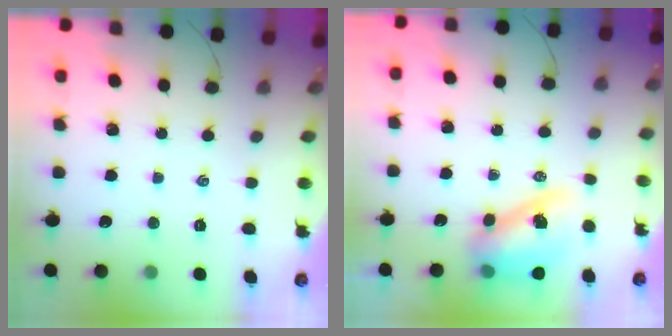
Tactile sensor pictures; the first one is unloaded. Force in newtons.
{"total": 10.4, "press": 10.1, "slide": 2.6}